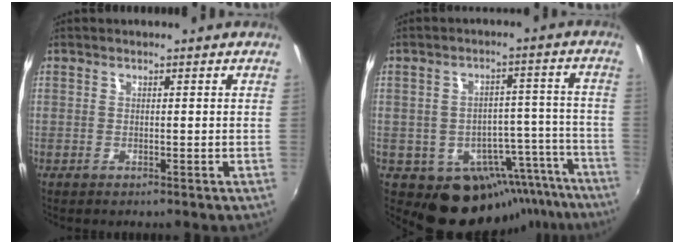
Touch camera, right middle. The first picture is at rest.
{"total": 15.1, "force": [-11.7, 8.9, 3.3], "torque": [-0.043, 0.049, -0.130]}